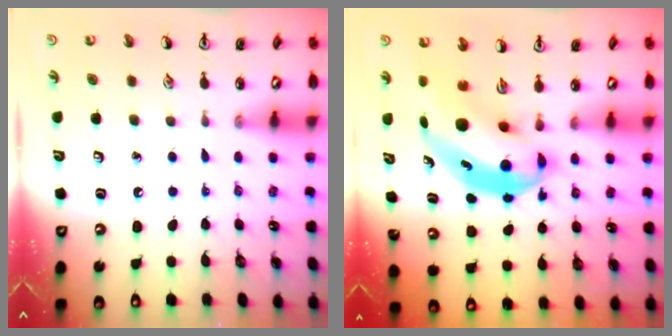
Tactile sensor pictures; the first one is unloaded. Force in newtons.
{"total": 8.1, "press": 7.7, "slide": 2.4}